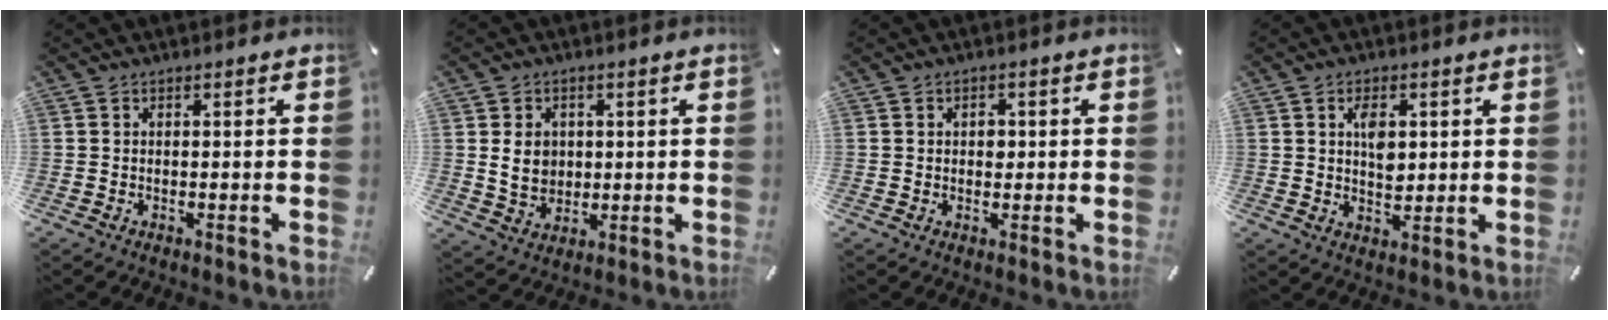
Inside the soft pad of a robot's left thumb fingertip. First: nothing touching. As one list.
[{"total": 6.4, "force": [0.8, 5.6, 3.0], "torque": [-0.051, 0.000, 0.012]}, {"total": 2.0, "force": [0.2, 1.7, 1.1], "torque": [-0.009, 0.001, -0.004]}, {"total": 5.3, "force": [1.3, 3.5, 3.8], "torque": [-0.058, -0.003, 0.018]}]